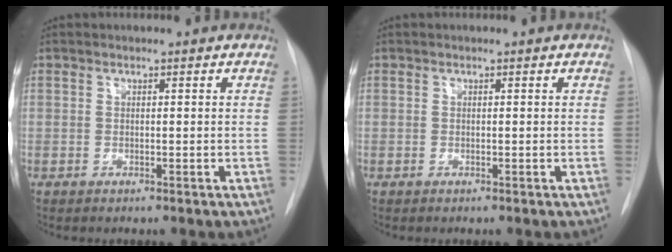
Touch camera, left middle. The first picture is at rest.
{"total": 0.0}